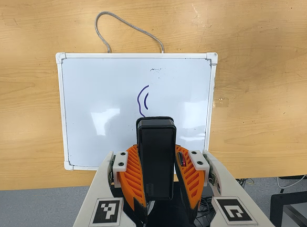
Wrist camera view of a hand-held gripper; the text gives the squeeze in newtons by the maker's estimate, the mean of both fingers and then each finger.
{"total": 8.0, "left": 6.4, "right": 9.5}